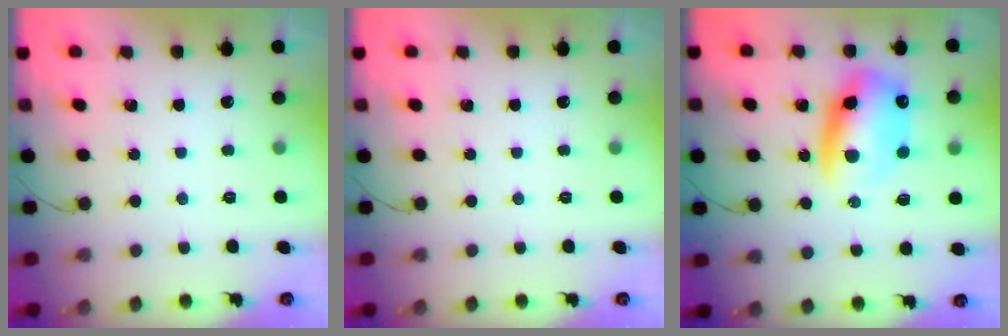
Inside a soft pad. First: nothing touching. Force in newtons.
{"total": 0.0}
{"total": 13.3, "press": 12.8, "slide": 3.7}